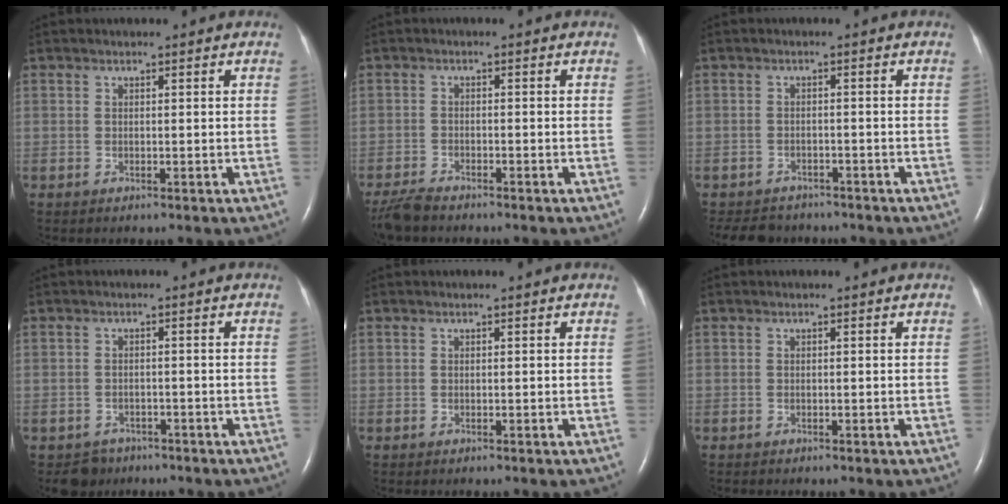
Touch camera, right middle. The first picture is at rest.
{"total": 3.9, "force": [-3.6, 0.7, 1.4], "torque": [-0.033, -0.015, -0.068]}
{"total": 7.1, "force": [-6.4, 3.0, 1.2], "torque": [-0.023, -0.003, -0.088]}
{"total": 3.0, "force": [-2.2, 2.0, -0.2], "torque": [-0.004, 0.005, -0.033]}
{"total": 0.0}
{"total": 0.0}